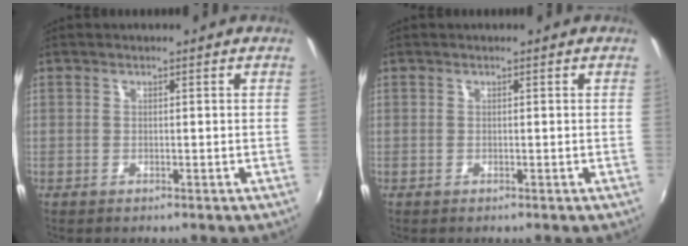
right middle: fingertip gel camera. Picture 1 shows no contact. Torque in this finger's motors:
{"motor_torque": [0.00, 0.00, 0.00, -0.02]}